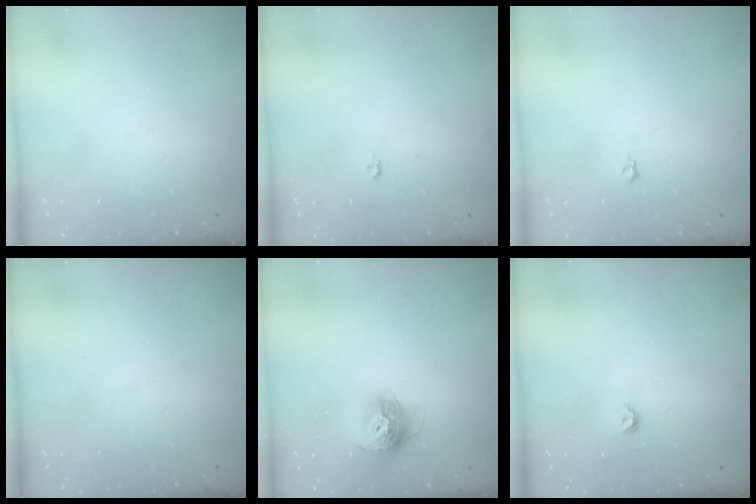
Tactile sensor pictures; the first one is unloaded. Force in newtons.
{"total": 3.5, "press": 3.4, "slide": 0.3}
{"total": 3.5, "press": 3.4, "slide": 0.6}
{"total": 0.0}
{"total": 12.0, "press": 11.9, "slide": 1.1}
{"total": 4.1, "press": 4.0, "slide": 0.8}